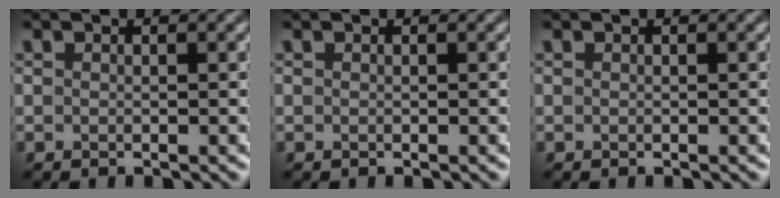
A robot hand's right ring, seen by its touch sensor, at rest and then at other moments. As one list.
[{"total": 0.0}, {"total": 0.0}]